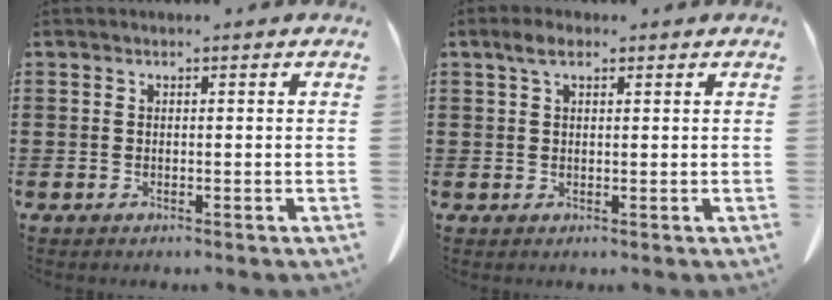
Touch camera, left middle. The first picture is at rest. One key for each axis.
{"total": 2.7, "fx": 1.5, "fy": 1.0, "fz": 2.0, "tx": -0.045, "ty": 0.003, "tz": 0.027}